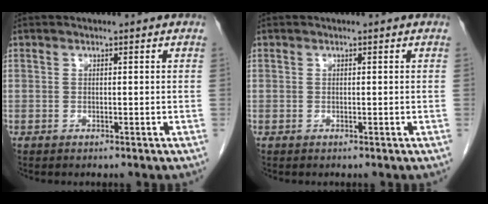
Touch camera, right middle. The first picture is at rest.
{"total": 0.0}